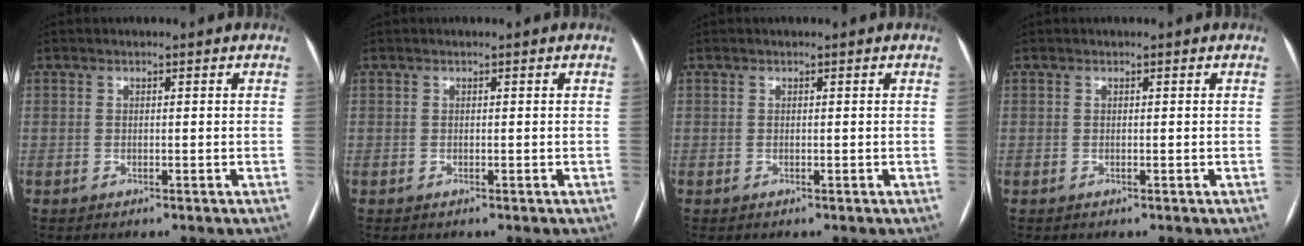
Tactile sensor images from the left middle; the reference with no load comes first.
{"total": 0.0}
{"total": 0.0}
{"total": 0.0}